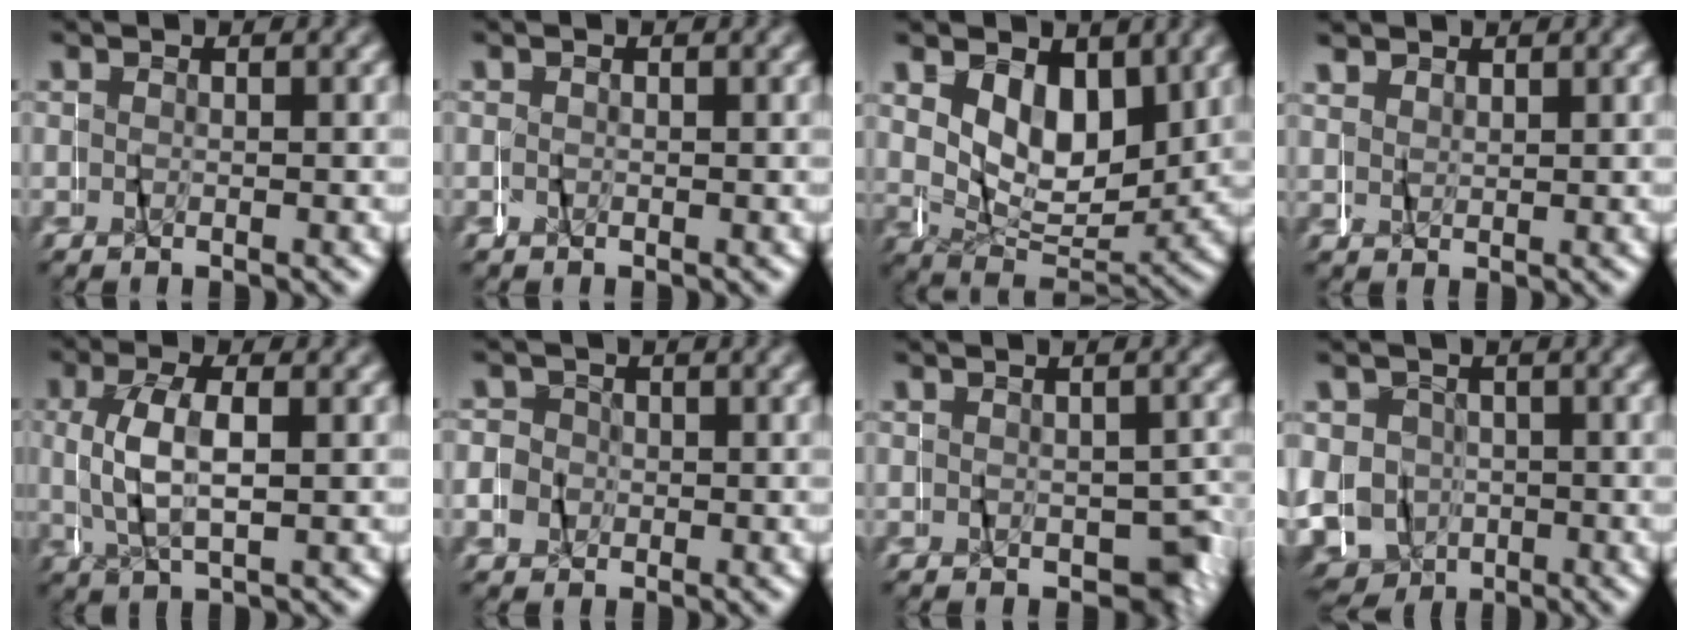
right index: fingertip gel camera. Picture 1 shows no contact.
{"total": 0.6, "force": [0.1, 0.6, -0.2], "torque": [0.002, 0.002, 0.000]}
{"total": 6.8, "force": [2.5, 4.9, 4.0], "torque": [-0.067, -0.004, 0.036]}
{"total": 1.4, "force": [1.3, 0.4, -0.3], "torque": [-0.003, -0.002, 0.027]}
{"total": 3.6, "force": [0.5, 1.7, 3.1], "torque": [-0.079, 0.001, 0.010]}
{"total": 4.9, "force": [0.6, 4.7, 1.2], "torque": [-0.023, 0.008, -0.002]}
{"total": 3.4, "force": [-1.1, 2.2, 2.3], "torque": [-0.026, -0.005, -0.013]}
{"total": 9.6, "force": [-1.9, 9.1, 2.3], "torque": [-0.069, -0.045, -0.016]}